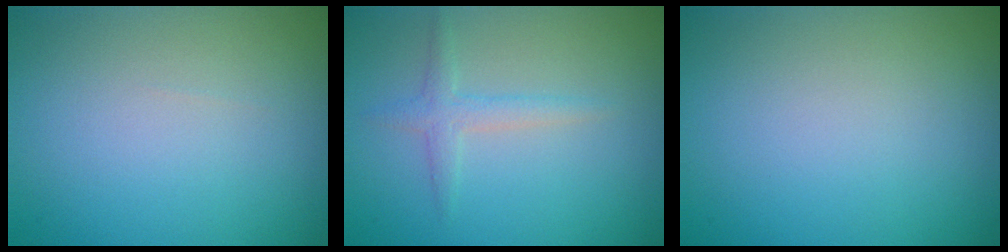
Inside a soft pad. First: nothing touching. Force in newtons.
{"total": 1.7, "press": 1.7, "slide": 0.1}
{"total": 0.0}